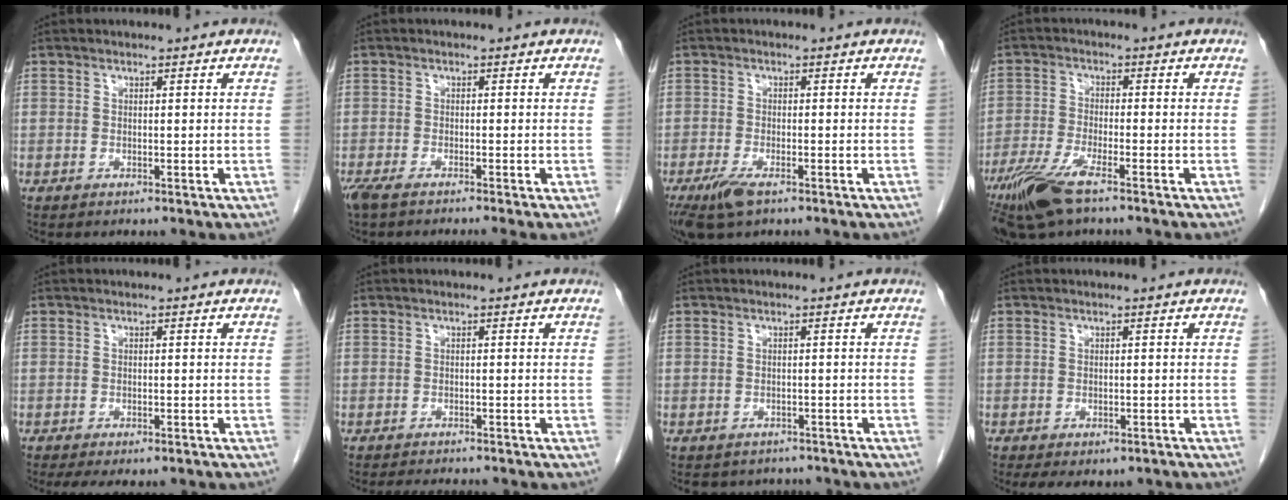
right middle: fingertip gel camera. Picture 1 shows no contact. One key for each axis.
{"total": 5.0, "fx": -4.1, "fy": 0.1, "fz": 2.9, "tx": -0.044, "ty": -0.011, "tz": -0.070}
{"total": 4.7, "fx": -3.0, "fy": 1.3, "fz": 3.4, "tx": -0.073, "ty": -0.011, "tz": -0.050}
{"total": 8.4, "fx": -5.7, "fy": 1.3, "fz": 6.1, "tx": -0.127, "ty": -0.018, "tz": -0.107}
{"total": 6.5, "fx": -5.2, "fy": 1.9, "fz": 3.2, "tx": -0.041, "ty": -0.008, "tz": -0.071}
{"total": 6.0, "fx": -5.5, "fy": 1.0, "fz": 2.2, "tx": -0.028, "ty": -0.007, "tz": -0.074}
{"total": 5.3, "fx": -4.8, "fy": 2.2, "fz": 0.3, "tx": -0.004, "ty": 0.005, "tz": -0.054}
{"total": 6.1, "fx": -4.7, "fy": 2.8, "fz": 2.8, "tx": -0.033, "ty": 0.001, "tz": -0.057}